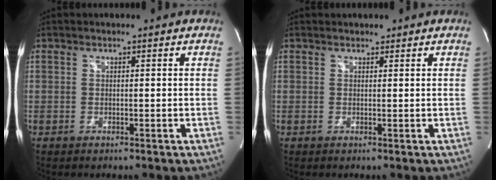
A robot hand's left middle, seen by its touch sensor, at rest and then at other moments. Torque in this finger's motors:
{"motor_torque": [-0.12, -0.13, -0.05, 0.00]}